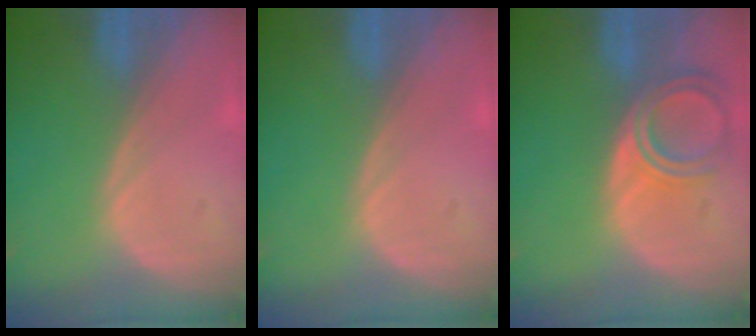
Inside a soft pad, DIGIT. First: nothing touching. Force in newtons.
{"total": 0.0}
{"total": 6.6, "press": 5.9, "slide": 3.0}